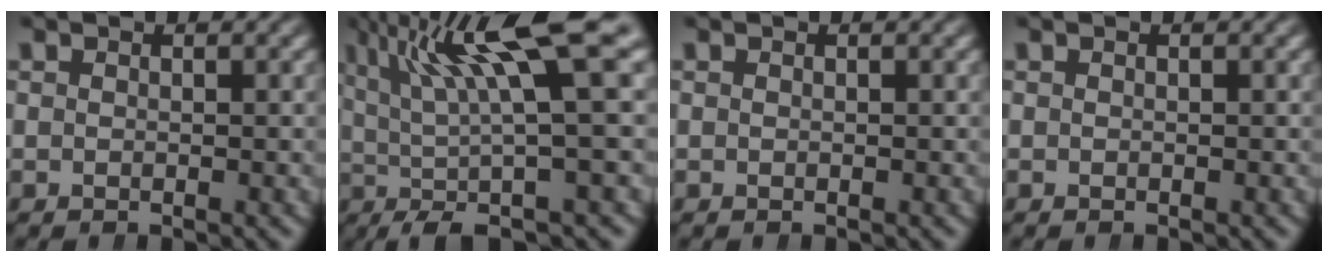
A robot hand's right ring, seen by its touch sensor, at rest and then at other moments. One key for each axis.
{"total": 9.3, "fx": 2.6, "fy": 2.1, "fz": 8.6, "tx": -0.129, "ty": 0.011, "tz": 0.049}
{"total": 0.0}
{"total": 0.0}